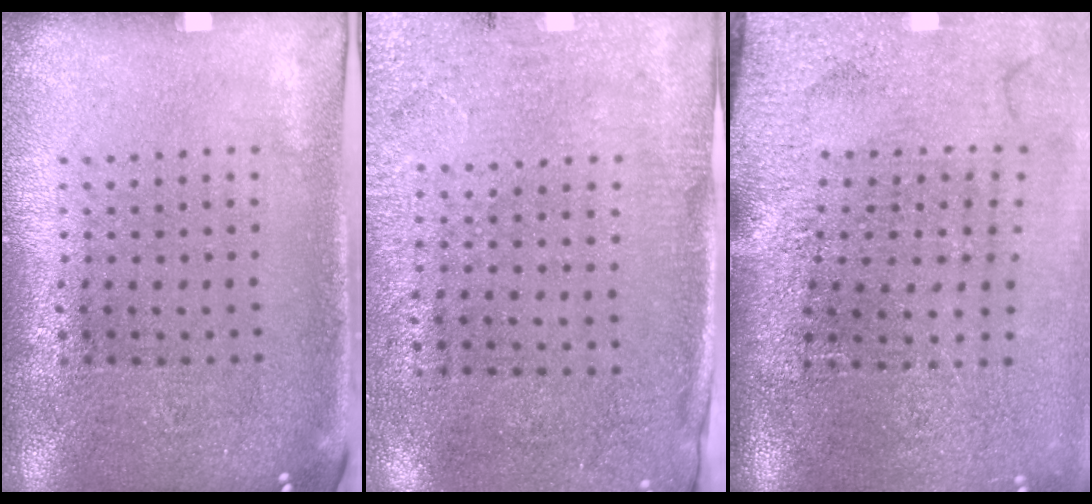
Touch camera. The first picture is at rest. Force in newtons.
{"total": 2.6, "press": 2.2, "slide": 1.4}
{"total": 4.0, "press": 3.2, "slide": 2.4}